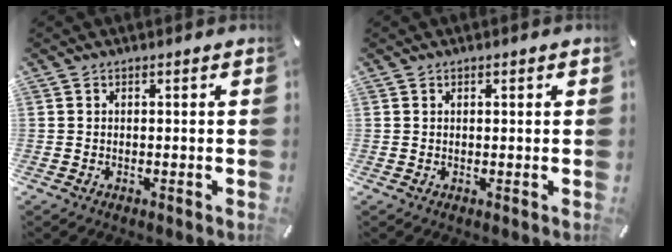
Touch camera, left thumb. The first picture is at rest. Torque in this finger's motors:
{"motor_torque": [-0.20, -0.35, 0.05, 0.08, -0.03]}